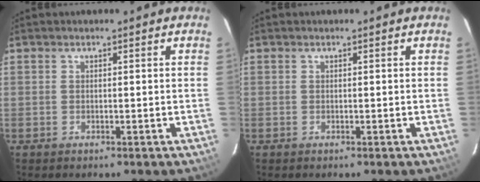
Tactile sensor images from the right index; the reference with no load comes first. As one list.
[{"total": 0.0}]